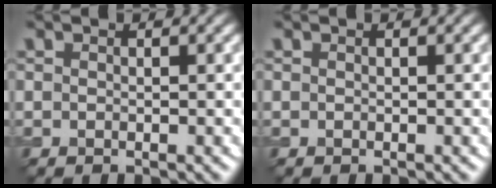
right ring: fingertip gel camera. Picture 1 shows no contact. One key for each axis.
{"total": 0.0}